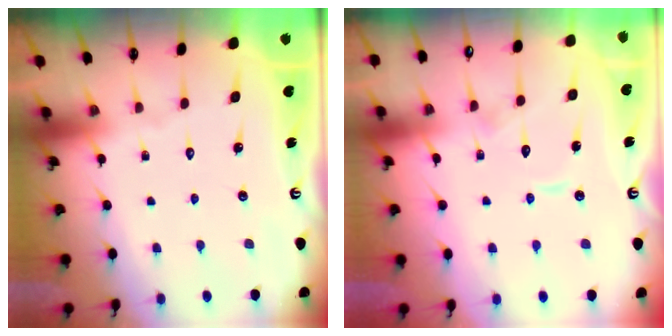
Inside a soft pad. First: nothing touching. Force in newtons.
{"total": 7.4, "press": 7.4, "slide": 0.7}